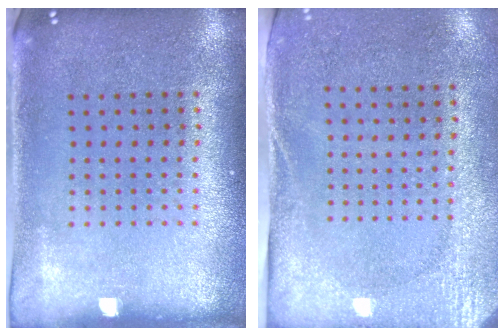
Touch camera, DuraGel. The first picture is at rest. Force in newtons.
{"total": 2.7, "press": 2.1, "slide": 1.7}